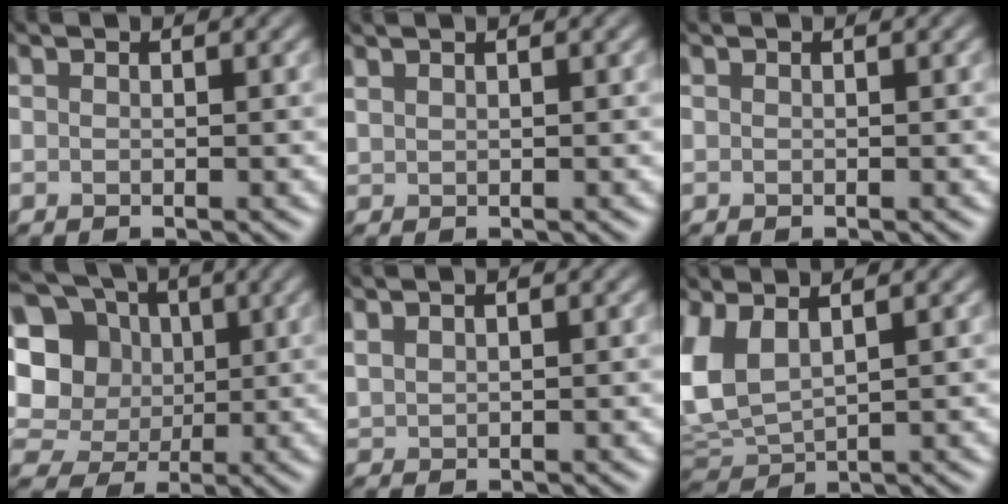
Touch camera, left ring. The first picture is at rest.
{"total": 1.1, "force": [0.8, 0.3, 0.6], "torque": [-0.006, 0.007, 0.012]}
{"total": 0.0}
{"total": 10.6, "force": [1.4, 9.5, 4.6], "torque": [-0.115, 0.035, -0.003]}
{"total": 1.9, "force": [1.4, 0.6, 1.1], "torque": [-0.010, 0.011, 0.015]}
{"total": 6.9, "force": [1.5, 3.7, 5.6], "torque": [-0.154, 0.006, 0.034]}